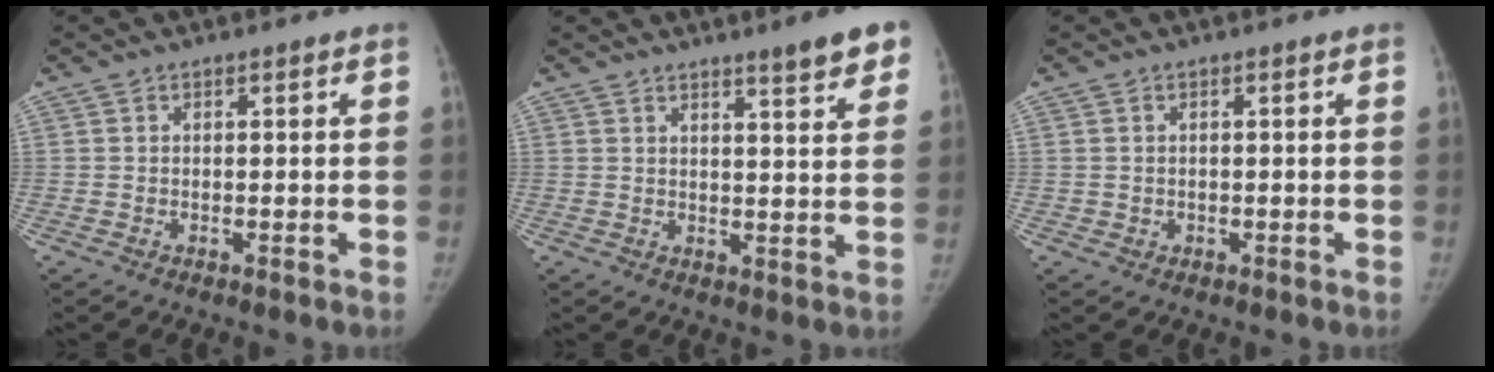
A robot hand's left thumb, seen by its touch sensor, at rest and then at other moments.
{"total": 7.3, "force": [4.9, 0.9, 5.3], "torque": [-0.059, -0.027, 0.063]}
{"total": 0.8, "force": [-0.1, 0.8, 0.0], "torque": [0.007, 0.004, -0.001]}